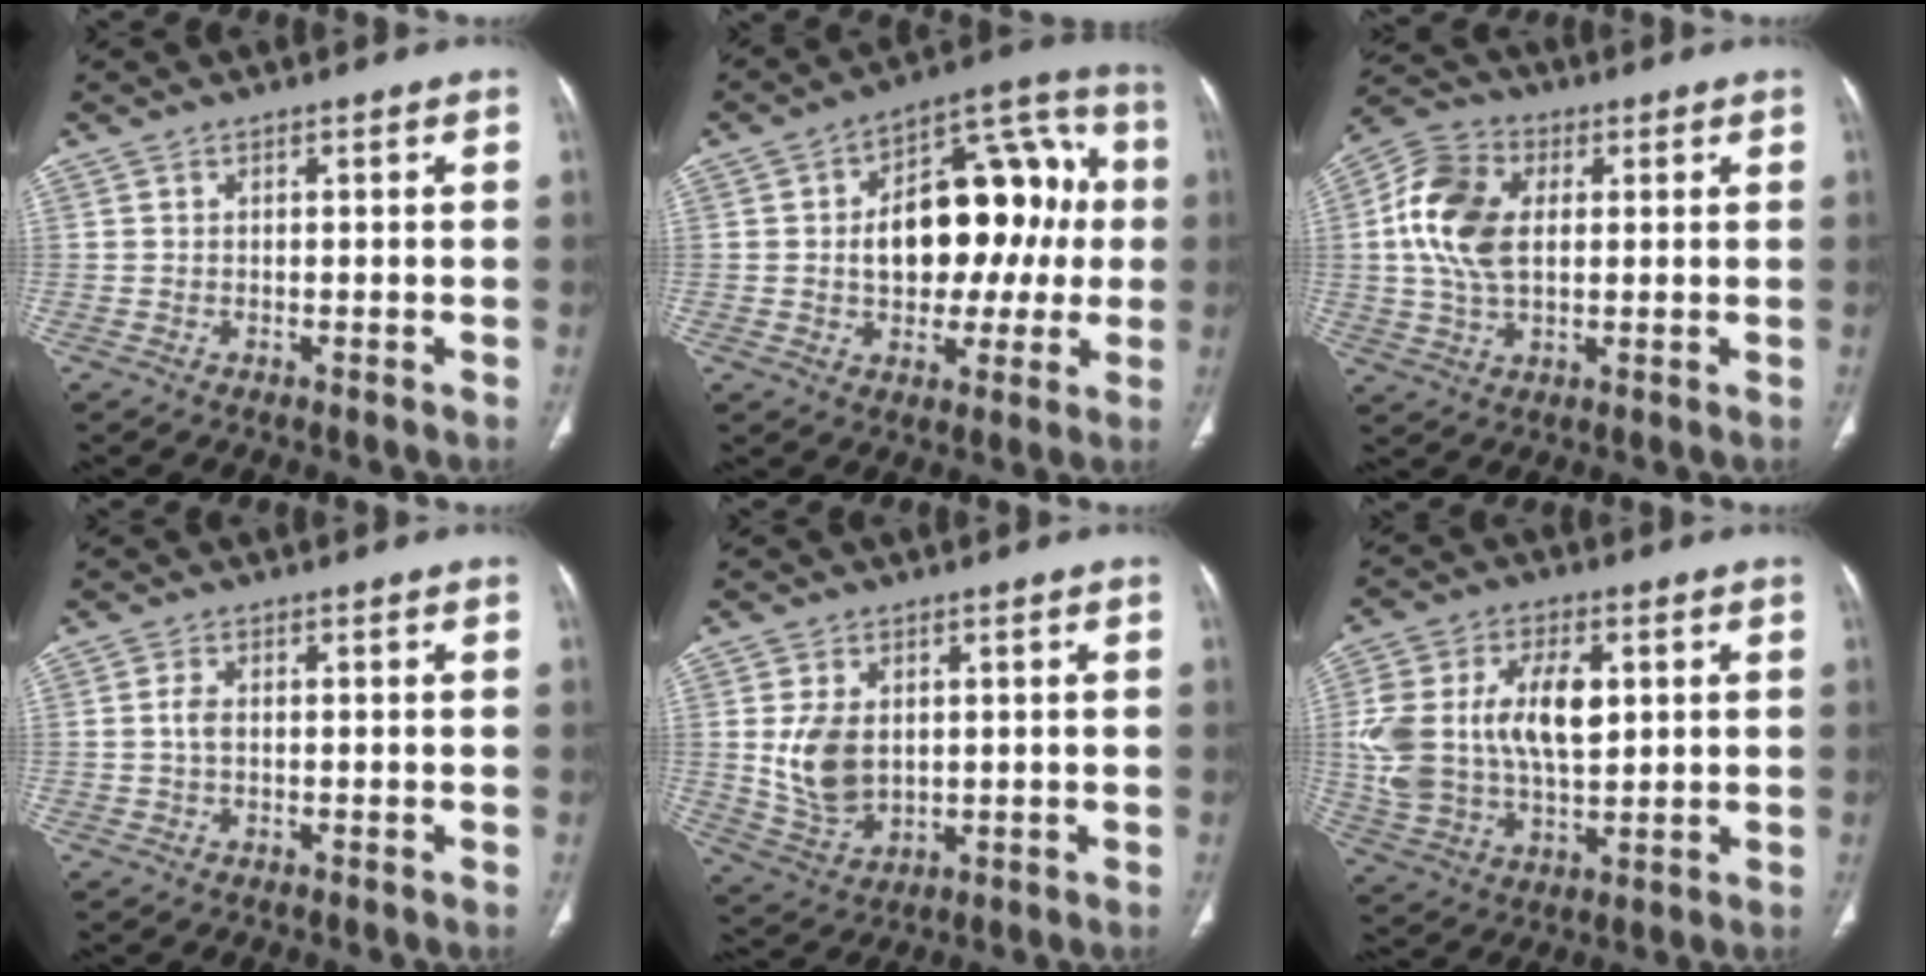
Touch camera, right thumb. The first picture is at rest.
{"total": 20.2, "force": [0.9, 12.4, 16.0], "torque": [-0.182, 0.043, 0.017]}
{"total": 12.7, "force": [1.9, 8.1, 9.6], "torque": [-0.181, 0.006, 0.028]}
{"total": 1.9, "force": [0.0, 1.0, 1.6], "torque": [-0.033, 0.001, -0.003]}
{"total": 8.6, "force": [1.0, 5.8, 6.2], "torque": [-0.107, -0.010, 0.035]}
{"total": 17.7, "force": [3.0, 10.3, 14.0], "torque": [-0.264, -0.001, 0.062]}